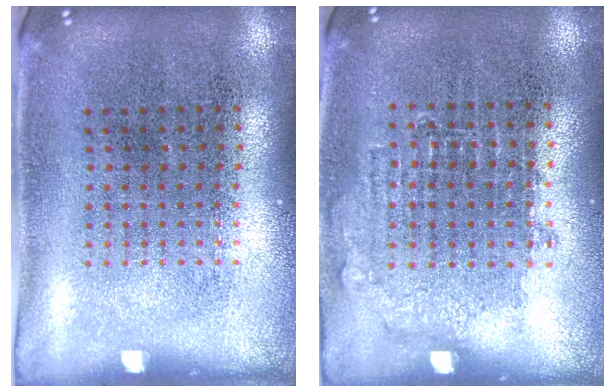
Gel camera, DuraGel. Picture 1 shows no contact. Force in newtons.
{"total": 0.8, "press": 0.7, "slide": 0.3}